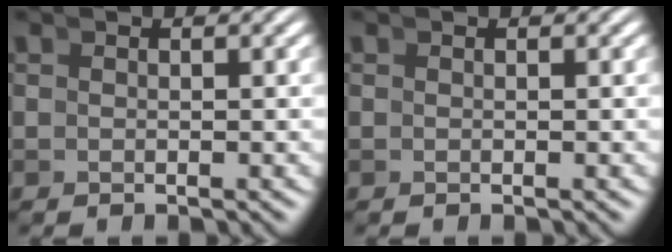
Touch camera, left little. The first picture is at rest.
{"total": 0.0}